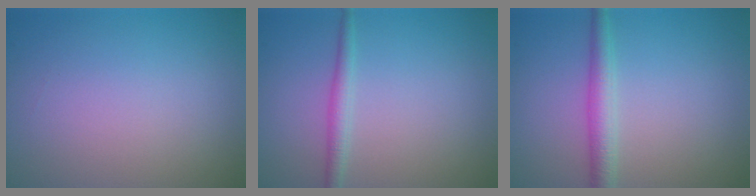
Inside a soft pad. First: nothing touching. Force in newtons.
{"total": 1.7, "press": 1.7, "slide": 0.1}
{"total": 2.7, "press": 2.7, "slide": 0.0}